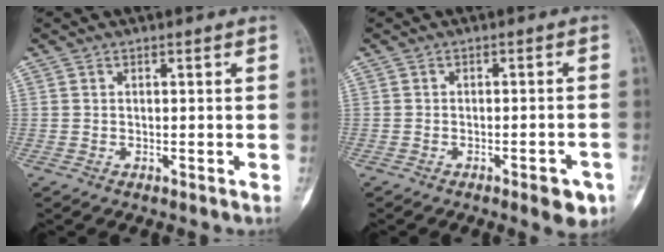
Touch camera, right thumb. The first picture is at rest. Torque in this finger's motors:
{"motor_torque": [0.88, 0.71, 0.38, -0.28, 0.11]}